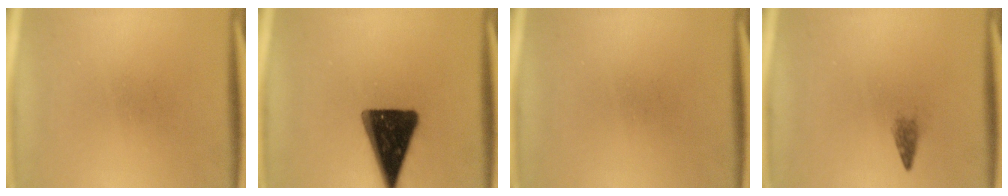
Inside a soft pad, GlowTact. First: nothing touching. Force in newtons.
{"total": 15.4}
{"total": 0.0}
{"total": 1.3}